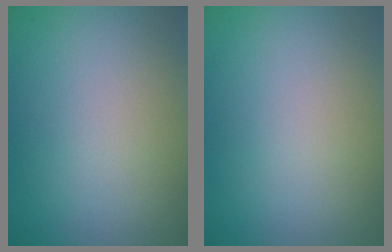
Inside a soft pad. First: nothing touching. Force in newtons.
{"total": 0.0}